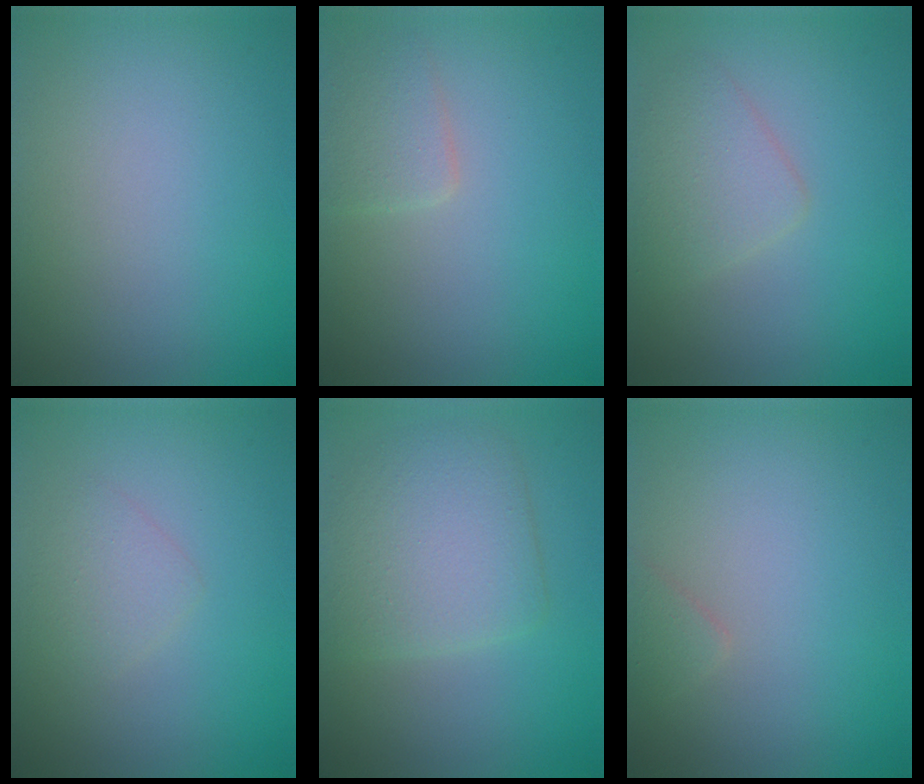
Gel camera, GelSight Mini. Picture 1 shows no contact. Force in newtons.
{"total": 2.1, "press": 2.1, "slide": 0.1}
{"total": 2.8, "press": 2.8, "slide": 0.0}
{"total": 1.6, "press": 1.6, "slide": 0.1}
{"total": 5.0, "press": 5.0, "slide": 0.2}
{"total": 0.9, "press": 0.9, "slide": 0.1}